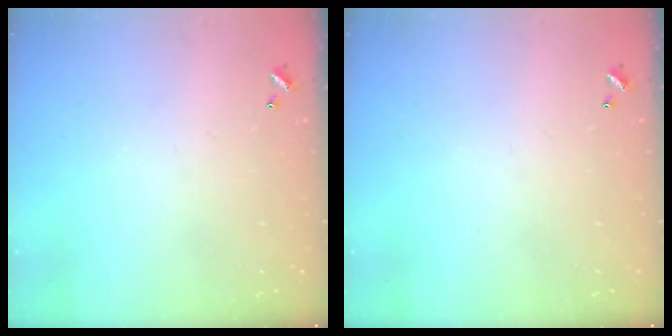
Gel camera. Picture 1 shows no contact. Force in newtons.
{"total": 0.0}